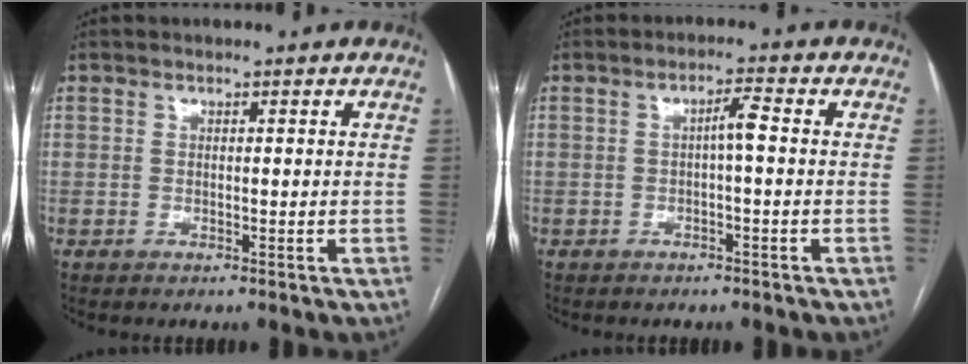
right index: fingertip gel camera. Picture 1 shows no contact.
{"total": 2.7, "force": [0.0, 0.3, 2.7], "torque": [-0.044, 0.006, -0.001]}